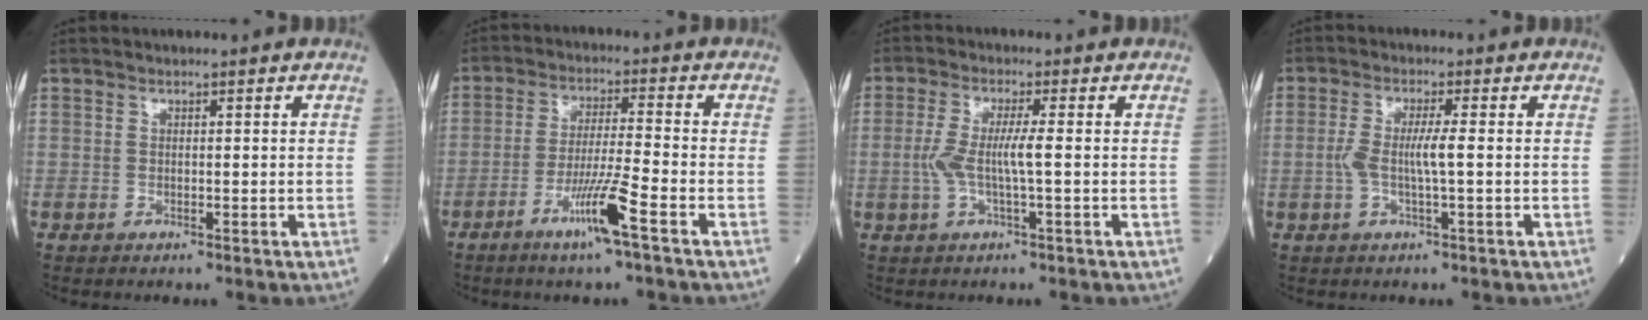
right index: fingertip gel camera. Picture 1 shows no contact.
{"total": 8.0, "force": [-4.3, -0.9, 6.7], "torque": [-0.126, -0.012, -0.083]}
{"total": 4.9, "force": [-0.4, 0.1, 4.9], "torque": [-0.112, 0.004, -0.010]}
{"total": 4.3, "force": [-0.3, 0.0, 4.3], "torque": [-0.094, 0.002, -0.007]}